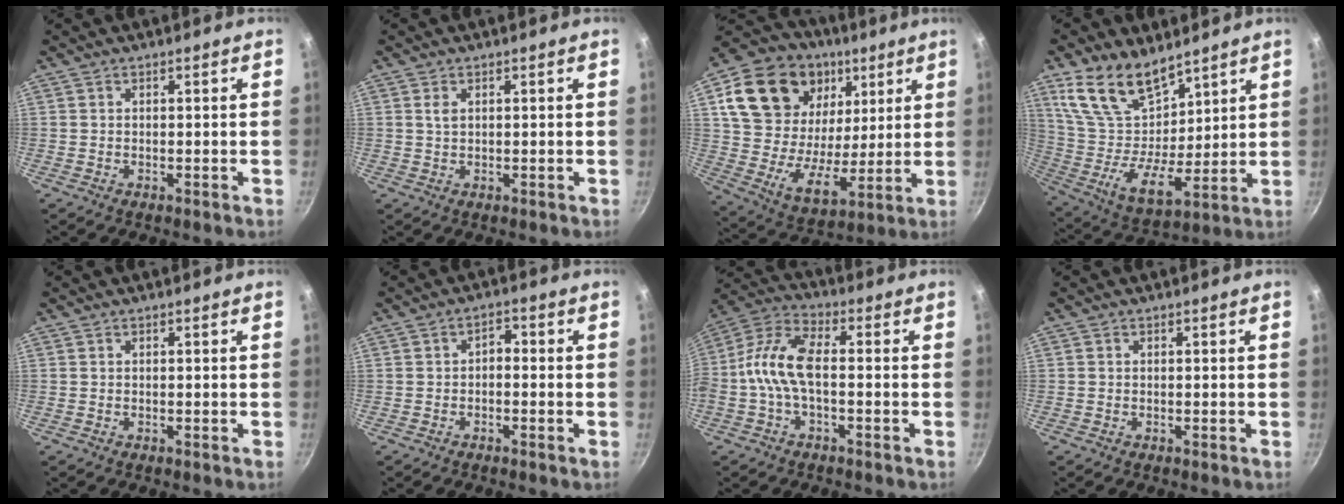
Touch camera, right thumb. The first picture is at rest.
{"total": 1.4, "force": [0.5, 0.8, 1.0], "torque": [-0.018, -0.002, 0.011]}
{"total": 25.8, "force": [10.4, 18.2, 15.0], "torque": [-0.243, -0.032, 0.186]}
{"total": 17.2, "force": [11.3, 8.9, 9.3], "torque": [-0.155, -0.075, 0.229]}
{"total": 0.0}
{"total": 2.3, "force": [-0.7, 1.4, 1.6], "torque": [-0.021, 0.016, -0.015]}
{"total": 10.6, "force": [-1.8, 4.9, 9.2], "torque": [-0.201, 0.036, -0.053]}
{"total": 0.0}